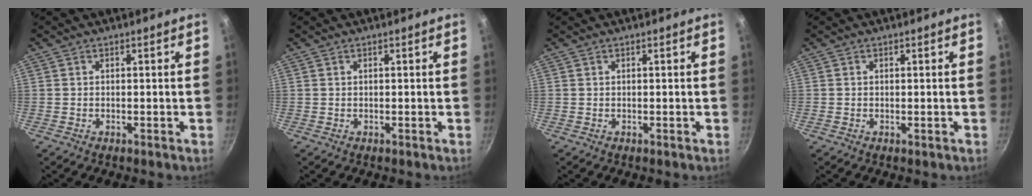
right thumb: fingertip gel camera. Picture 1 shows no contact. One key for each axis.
{"total": 0.0}
{"total": 0.0}
{"total": 0.0}